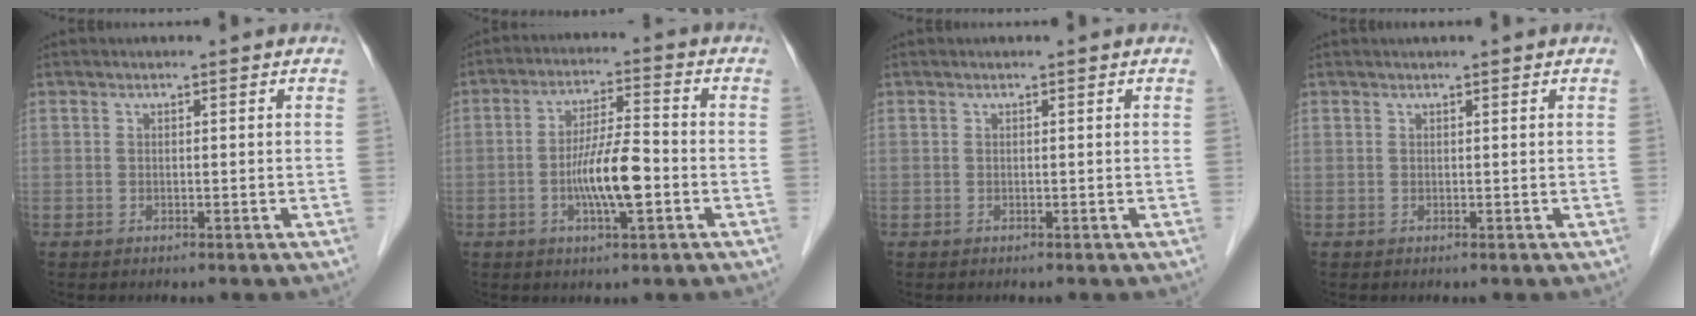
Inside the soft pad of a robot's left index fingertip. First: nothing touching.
{"total": 8.1, "force": [-2.2, 1.1, 7.7], "torque": [-0.150, -0.001, -0.043]}
{"total": 0.0}
{"total": 1.5, "force": [1.2, 0.1, 0.8], "torque": [-0.008, 0.021, 0.018]}